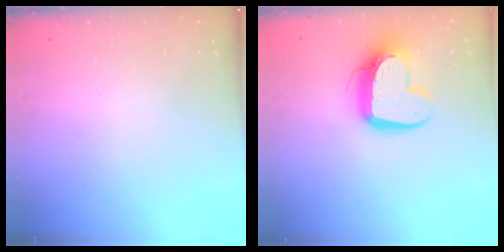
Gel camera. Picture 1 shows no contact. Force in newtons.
{"total": 13.7, "press": 13.7, "slide": 1.3}